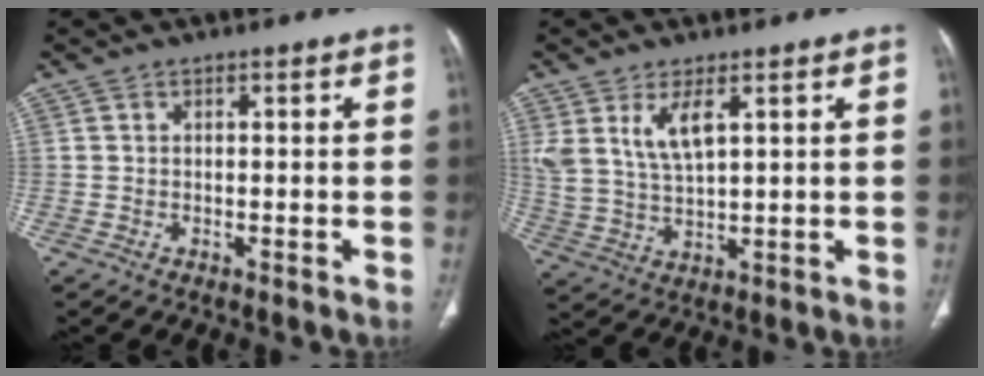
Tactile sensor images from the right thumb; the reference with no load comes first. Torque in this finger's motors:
{"motor_torque": [0.05, 0.27, 0.58, 0.68, 0.10]}